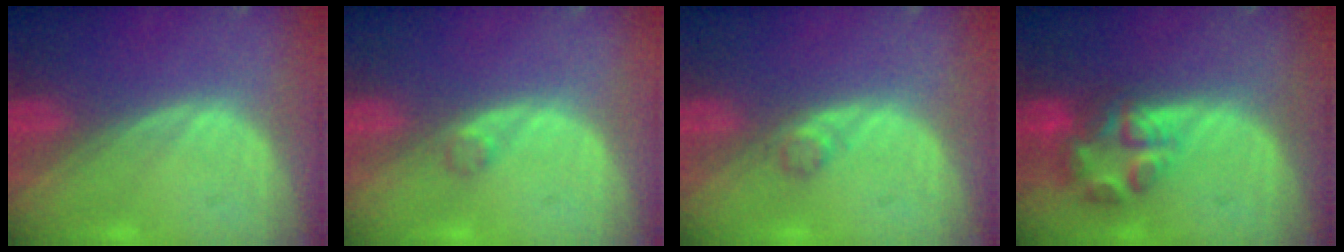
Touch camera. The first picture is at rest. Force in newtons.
{"total": 1.2, "press": 1.2, "slide": 0.1}
{"total": 1.4, "press": 1.4, "slide": 0.1}
{"total": 7.0, "press": 6.1, "slide": 3.4}